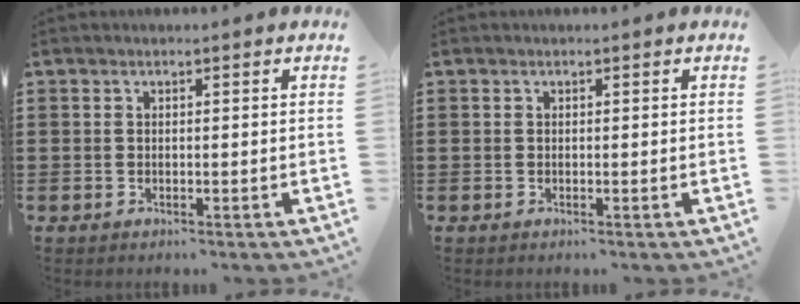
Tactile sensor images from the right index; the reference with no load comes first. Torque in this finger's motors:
{"motor_torque": [-0.01, 0.00, 0.00, 0.00]}